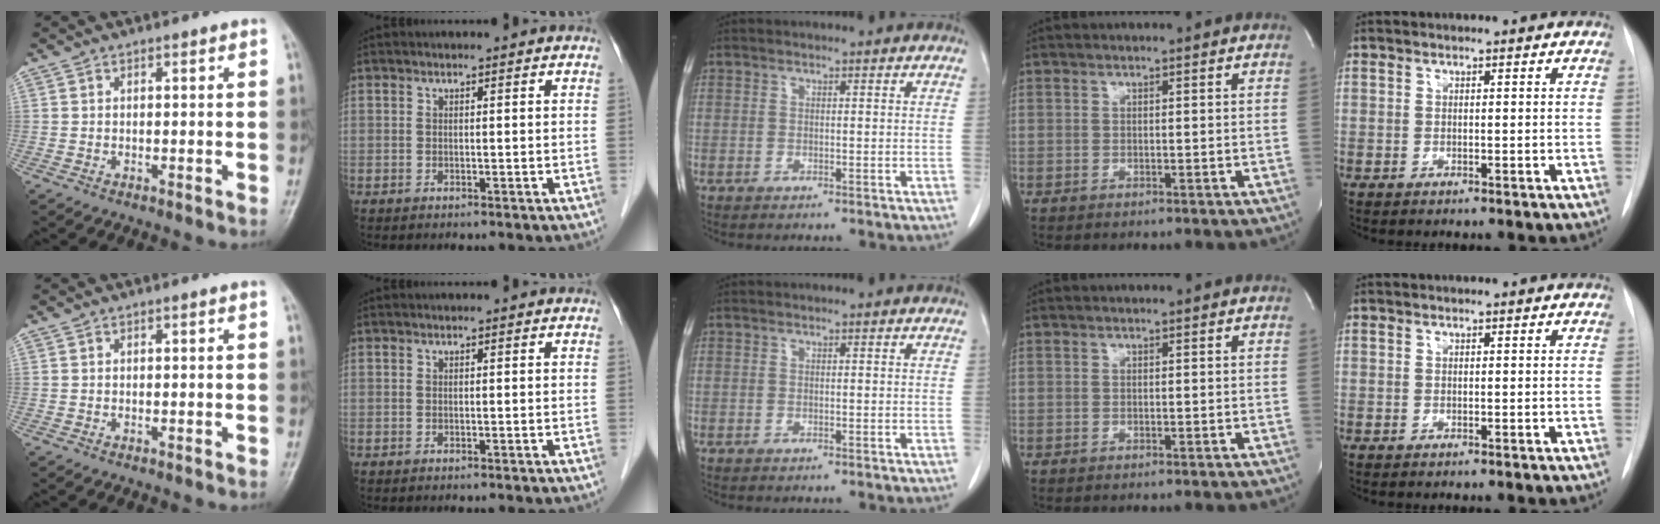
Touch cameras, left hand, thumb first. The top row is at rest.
{}